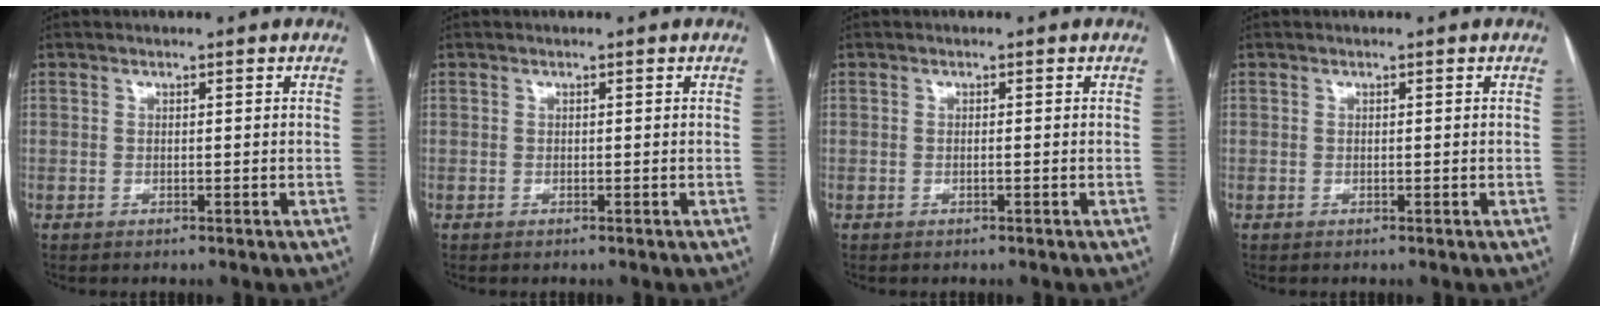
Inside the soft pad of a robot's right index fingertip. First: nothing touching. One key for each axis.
{"total": 0.0}
{"total": 0.0}
{"total": 0.0}